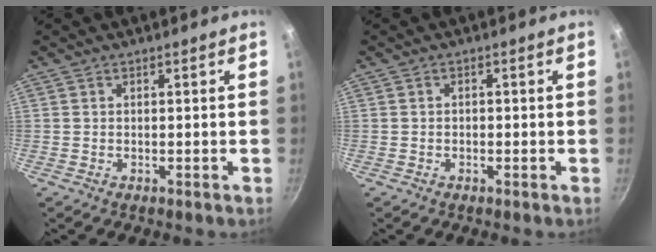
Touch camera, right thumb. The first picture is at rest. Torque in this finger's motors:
{"motor_torque": [-0.58, -0.43, -0.25, 0.22, 0.00]}